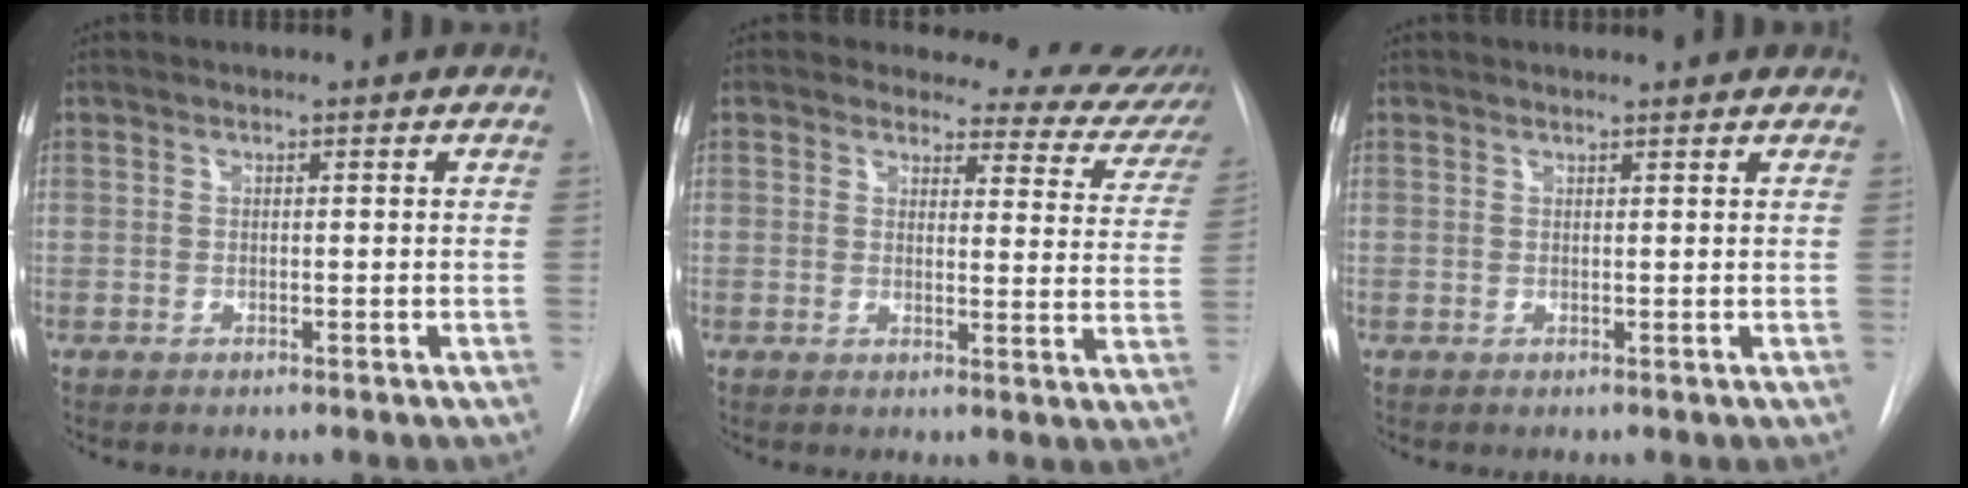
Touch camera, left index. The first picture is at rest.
{"total": 13.0, "force": [12.1, 4.3, 1.9], "torque": [0.022, -0.070, 0.097]}
{"total": 1.7, "force": [1.7, 0.0, 0.3], "torque": [-0.008, 0.004, 0.016]}